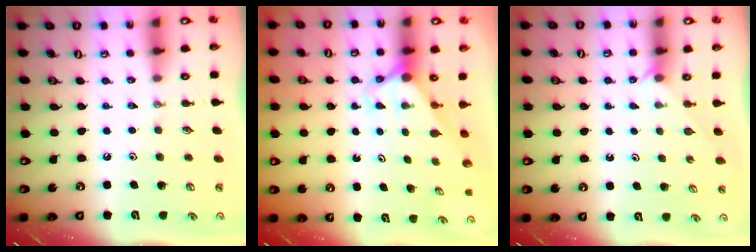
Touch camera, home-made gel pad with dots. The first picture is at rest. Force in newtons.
{"total": 2.9, "press": 2.9, "slide": 0.0}
{"total": 1.5, "press": 1.5, "slide": 0.3}